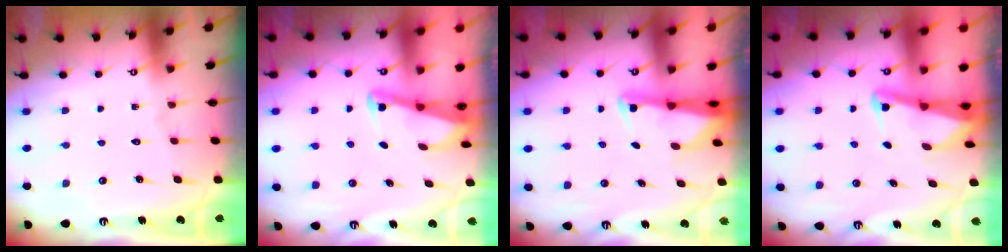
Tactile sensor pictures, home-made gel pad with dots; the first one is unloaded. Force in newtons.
{"total": 3.1, "press": 3.0, "slide": 0.4}
{"total": 2.3, "press": 2.3, "slide": 0.5}
{"total": 2.5, "press": 2.5, "slide": 0.6}